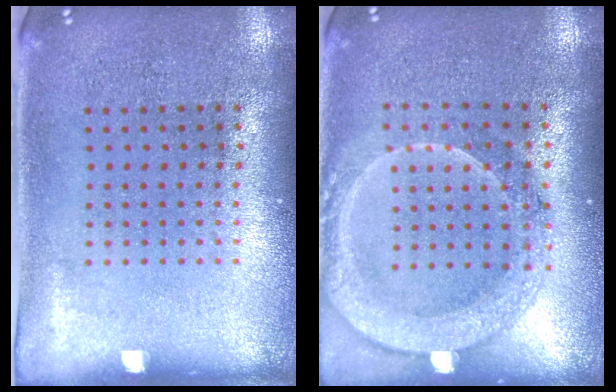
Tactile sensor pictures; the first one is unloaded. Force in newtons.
{"total": 2.0, "press": 1.8, "slide": 0.7}